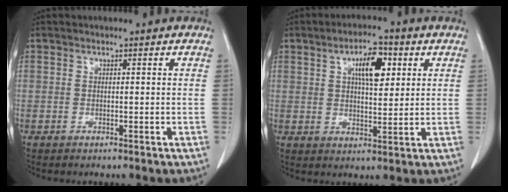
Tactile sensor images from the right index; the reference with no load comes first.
{"total": 7.4, "force": [2.7, 2.7, 6.3], "torque": [-0.105, 0.010, 0.044]}